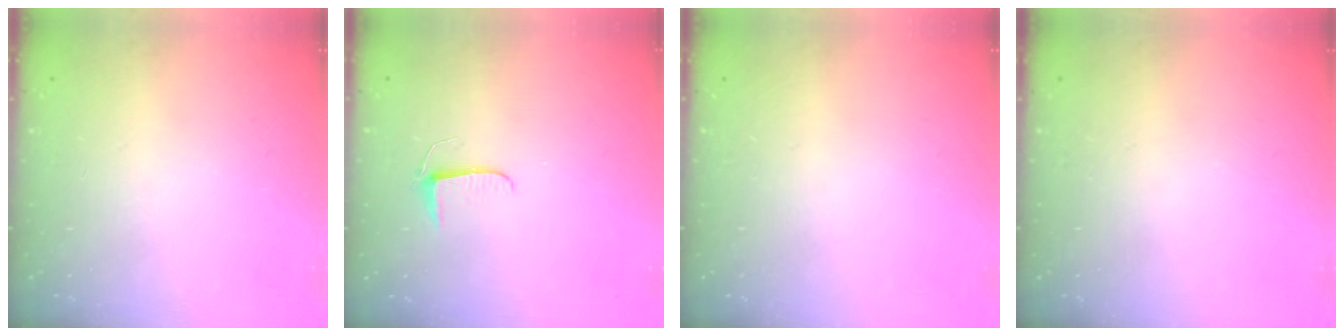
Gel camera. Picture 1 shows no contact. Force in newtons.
{"total": 5.5, "press": 5.5, "slide": 0.5}
{"total": 0.0}
{"total": 0.0}